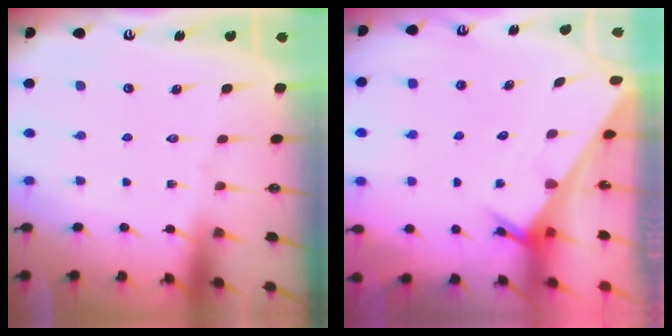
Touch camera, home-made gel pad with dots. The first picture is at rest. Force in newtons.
{"total": 3.0, "press": 3.0, "slide": 0.2}